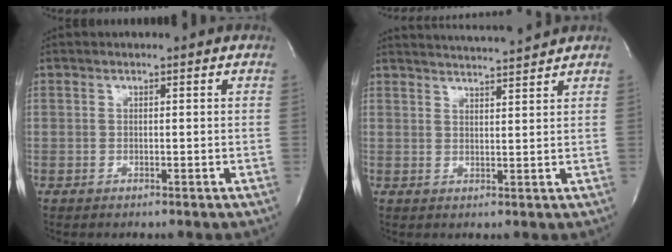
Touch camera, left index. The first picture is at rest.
{"total": 7.4, "force": [7.2, -1.0, 1.7], "torque": [-0.036, 0.005, 0.106]}